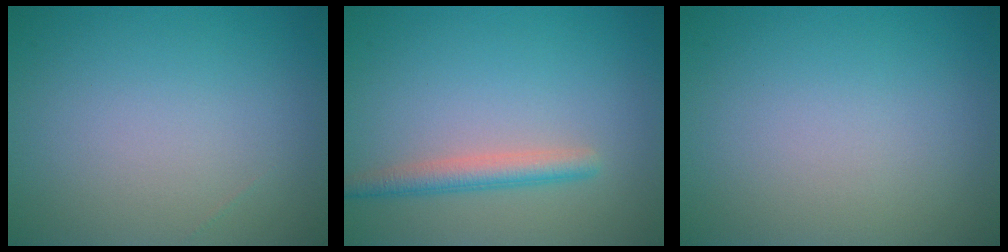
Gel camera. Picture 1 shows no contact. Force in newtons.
{"total": 2.6, "press": 2.6, "slide": 0.1}
{"total": 0.0}